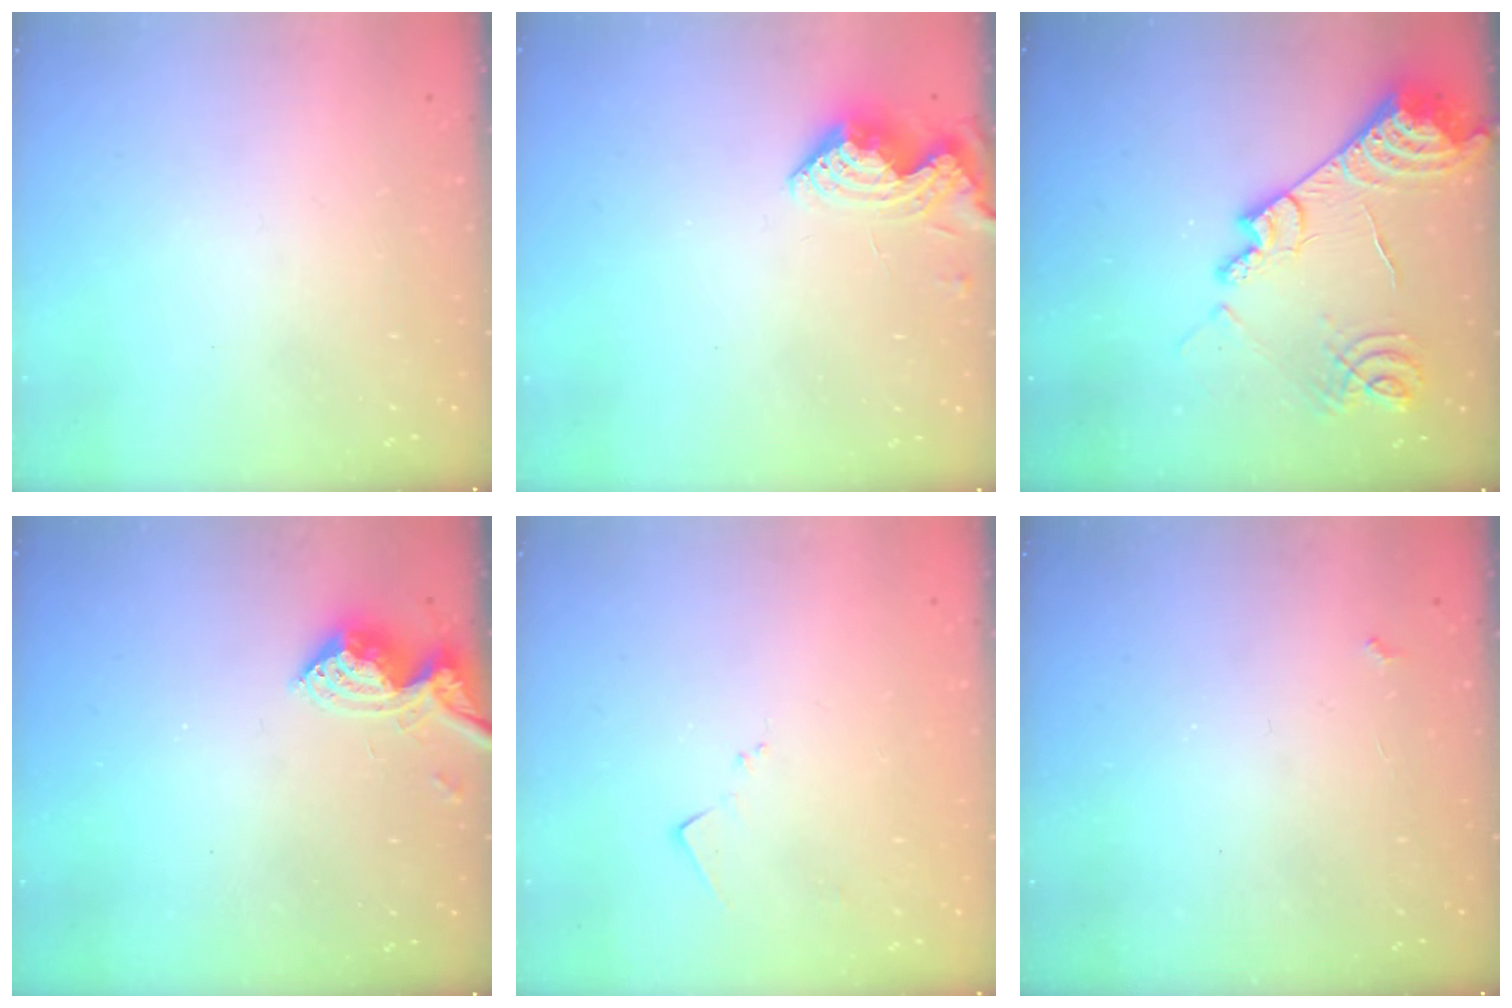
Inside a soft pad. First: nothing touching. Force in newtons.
{"total": 10.0, "press": 10.0, "slide": 0.4}
{"total": 17.4, "press": 17.4, "slide": 1.3}
{"total": 9.2, "press": 9.2, "slide": 0.6}
{"total": 6.8, "press": 6.7, "slide": 0.8}
{"total": 2.6, "press": 2.6, "slide": 0.5}